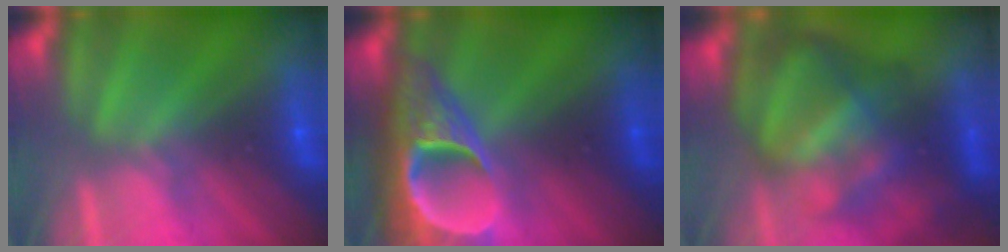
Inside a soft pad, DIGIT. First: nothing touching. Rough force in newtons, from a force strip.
{"total": 8.7}
{"total": 10.8}